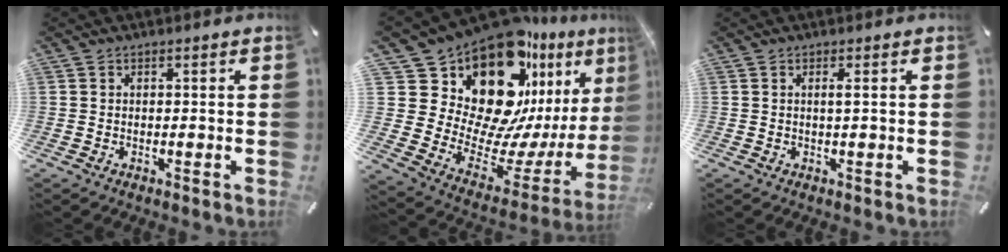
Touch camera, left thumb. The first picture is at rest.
{"total": 24.5, "force": [17.3, 12.9, 11.6], "torque": [-0.181, -0.167, 0.316]}
{"total": 1.5, "force": [0.3, 0.0, 1.5], "torque": [-0.029, -0.002, 0.002]}